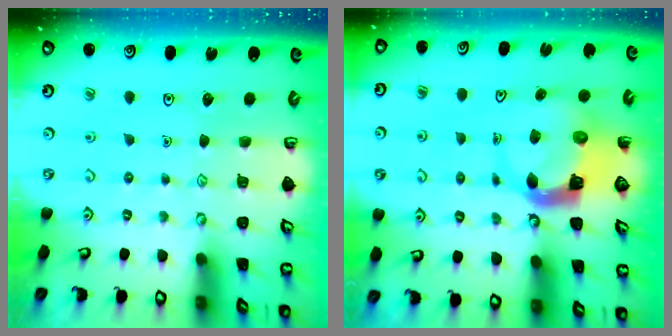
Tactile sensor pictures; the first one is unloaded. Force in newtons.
{"total": 4.6, "press": 4.6, "slide": 0.6}